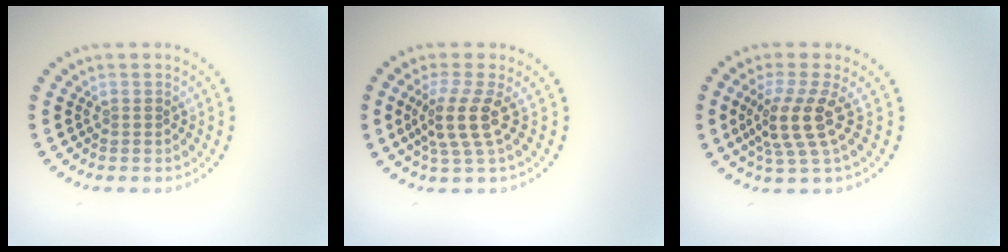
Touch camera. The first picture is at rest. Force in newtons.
{"total": 3.5, "press": 2.7, "slide": 2.3}
{"total": 3.9, "press": 2.9, "slide": 2.6}